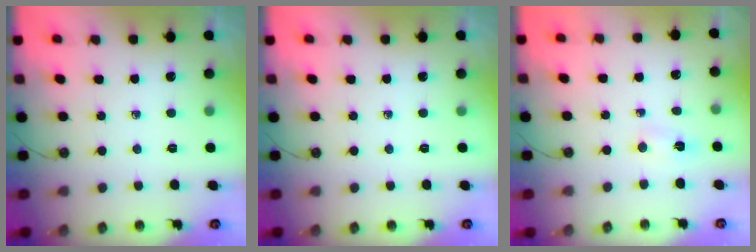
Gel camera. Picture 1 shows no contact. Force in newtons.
{"total": 0.0}
{"total": 2.1, "press": 1.8, "slide": 1.0}